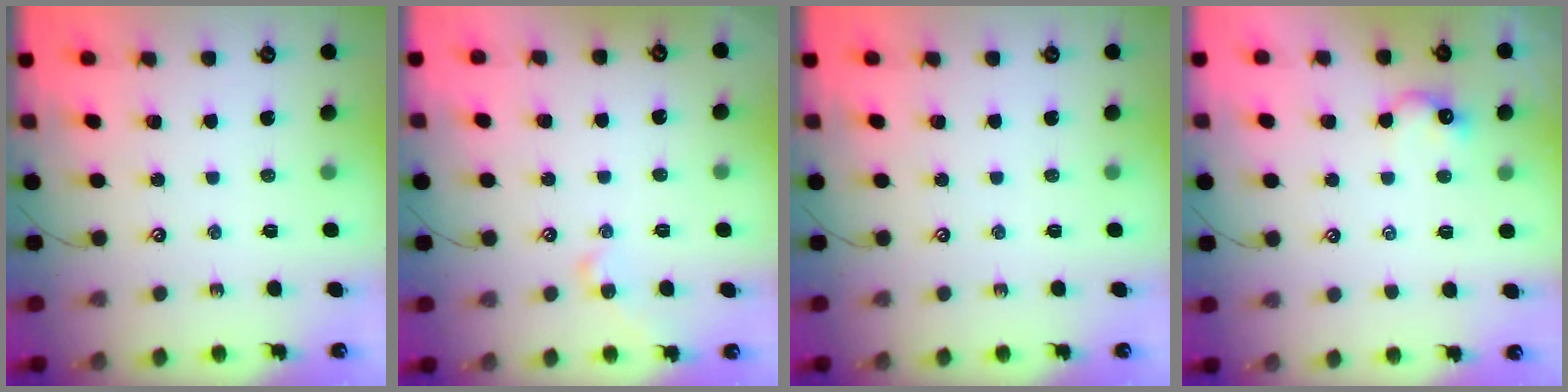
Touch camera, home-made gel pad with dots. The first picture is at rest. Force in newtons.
{"total": 1.9, "press": 1.8, "slide": 0.5}
{"total": 0.0}
{"total": 1.7, "press": 1.6, "slide": 0.7}